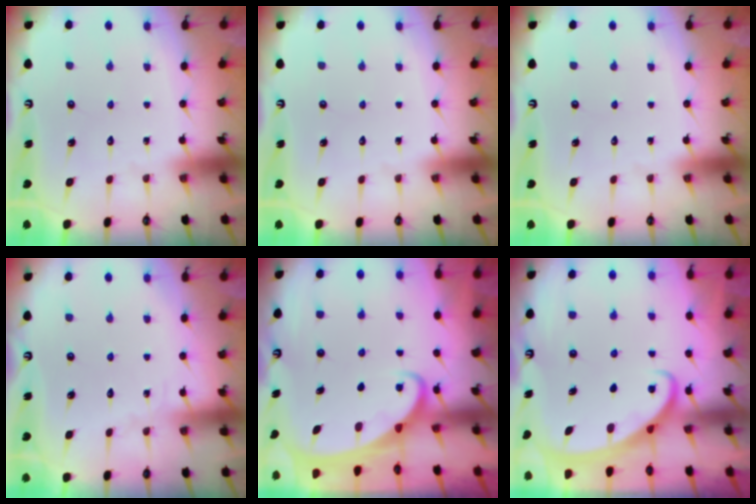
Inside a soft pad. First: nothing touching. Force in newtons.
{"total": 0.0}
{"total": 0.0}
{"total": 2.6, "press": 2.6, "slide": 0.2}
{"total": 2.6, "press": 2.6, "slide": 0.4}
{"total": 2.3, "press": 2.3, "slide": 0.3}